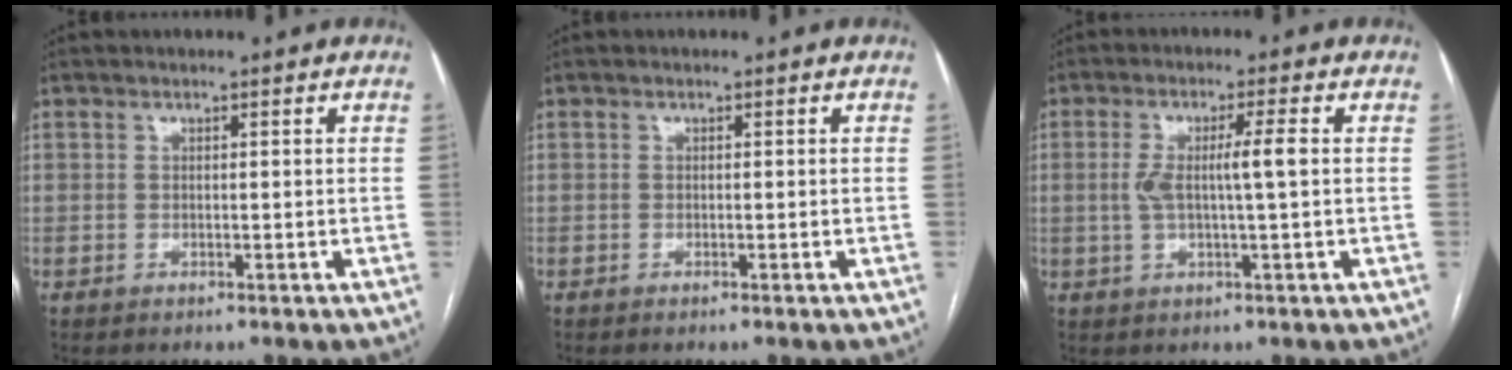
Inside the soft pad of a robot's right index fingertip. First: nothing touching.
{"total": 0.0}
{"total": 5.4, "force": [0.2, -0.1, 5.4], "torque": [-0.103, 0.009, 0.008]}